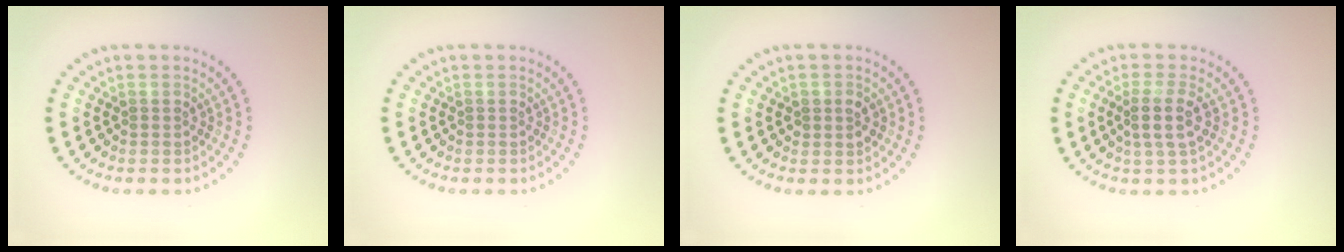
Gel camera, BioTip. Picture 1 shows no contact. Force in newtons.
{"total": 0.0}
{"total": 1.4, "press": 1.4, "slide": 0.4}
{"total": 2.6, "press": 2.1, "slide": 1.5}